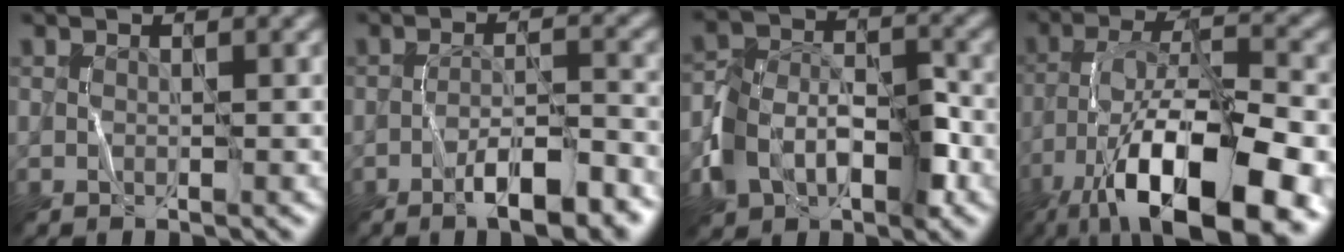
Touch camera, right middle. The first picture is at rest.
{"total": 5.2, "force": [-3.5, 1.0, 3.6], "torque": [-0.053, 0.012, -0.054]}
{"total": 5.7, "force": [-2.5, 4.1, 3.1], "torque": [-0.048, 0.005, -0.048]}
{"total": 16.3, "force": [-8.9, 6.0, 12.3], "torque": [-0.204, -0.001, -0.151]}